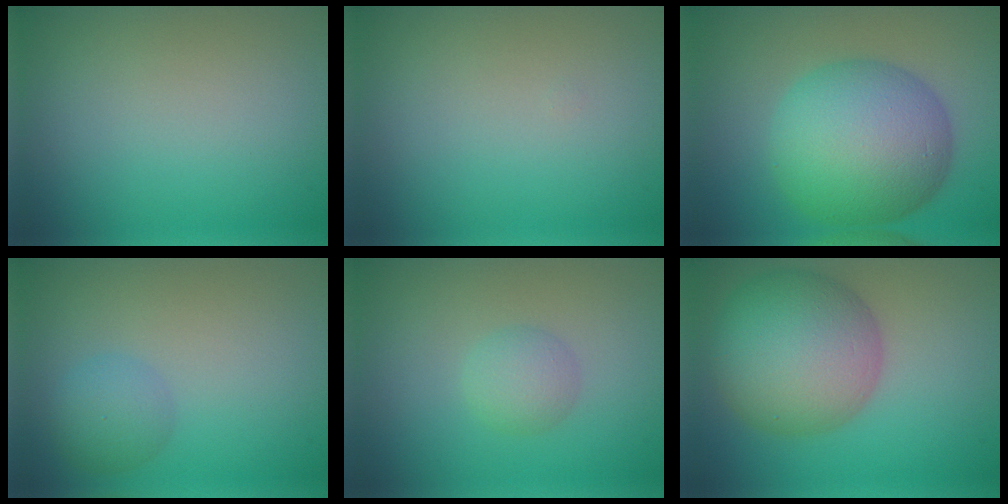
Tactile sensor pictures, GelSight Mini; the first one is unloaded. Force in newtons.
{"total": 0.0}
{"total": 11.7, "press": 11.7, "slide": 0.1}
{"total": 2.5, "press": 2.5, "slide": 0.1}
{"total": 2.2, "press": 2.2, "slide": 0.1}
{"total": 10.2, "press": 10.2, "slide": 0.1}